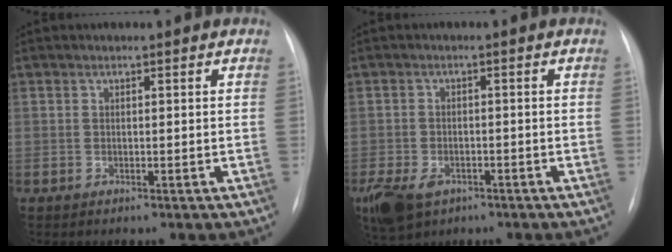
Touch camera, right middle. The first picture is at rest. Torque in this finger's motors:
{"motor_torque": [0.93, -0.99, 0.46, 0.11]}